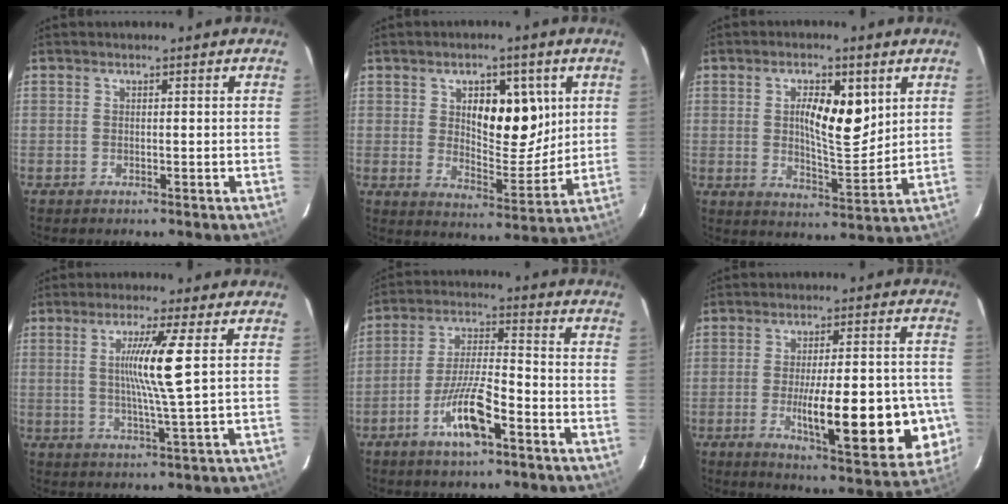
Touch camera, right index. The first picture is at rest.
{"total": 10.6, "force": [3.4, 4.7, 8.9], "torque": [-0.127, 0.002, 0.060]}
{"total": 9.4, "force": [2.8, 3.0, 8.4], "torque": [-0.136, 0.000, 0.052]}
{"total": 8.0, "force": [1.6, -1.5, 7.7], "torque": [-0.144, -0.008, 0.034]}
{"total": 9.9, "force": [-5.0, 1.8, 8.3], "torque": [-0.163, -0.001, -0.092]}
{"total": 19.9, "force": [-4.8, 4.1, 18.8], "torque": [-0.191, 0.005, -0.048]}